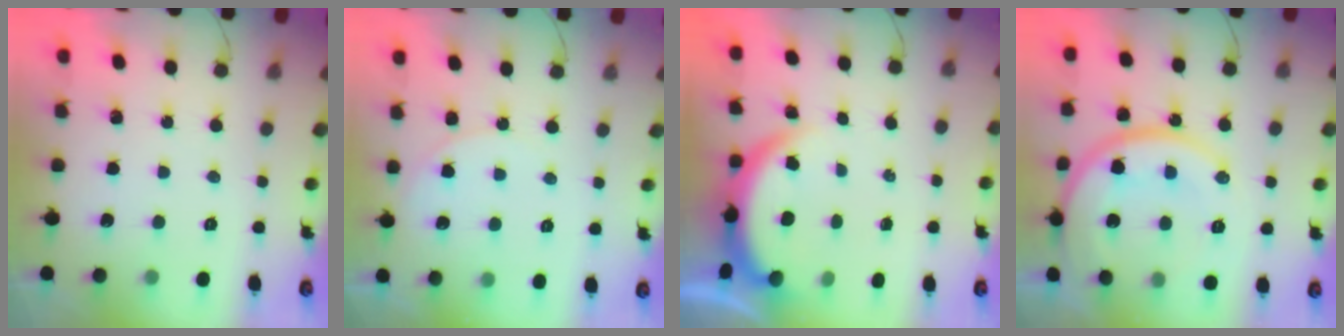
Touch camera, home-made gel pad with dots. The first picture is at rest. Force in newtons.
{"total": 5.6, "press": 5.6, "slide": 0.8}
{"total": 3.9, "press": 3.9, "slide": 0.2}
{"total": 19.1, "press": 19.0, "slide": 2.5}